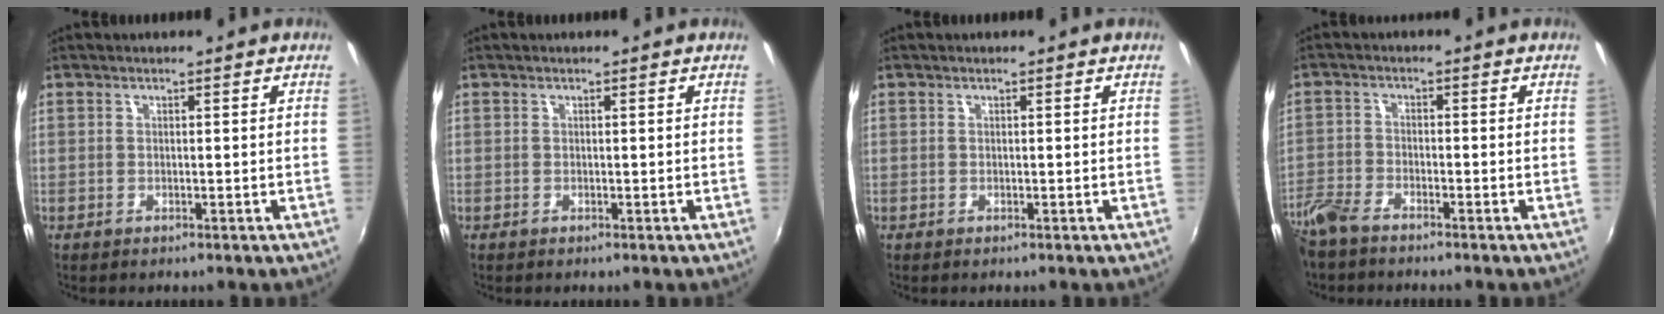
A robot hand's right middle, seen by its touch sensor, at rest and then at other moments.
{"total": 0.0}
{"total": 0.0}
{"total": 6.0, "force": [-5.1, 1.7, 2.7], "torque": [-0.071, -0.014, -0.109]}